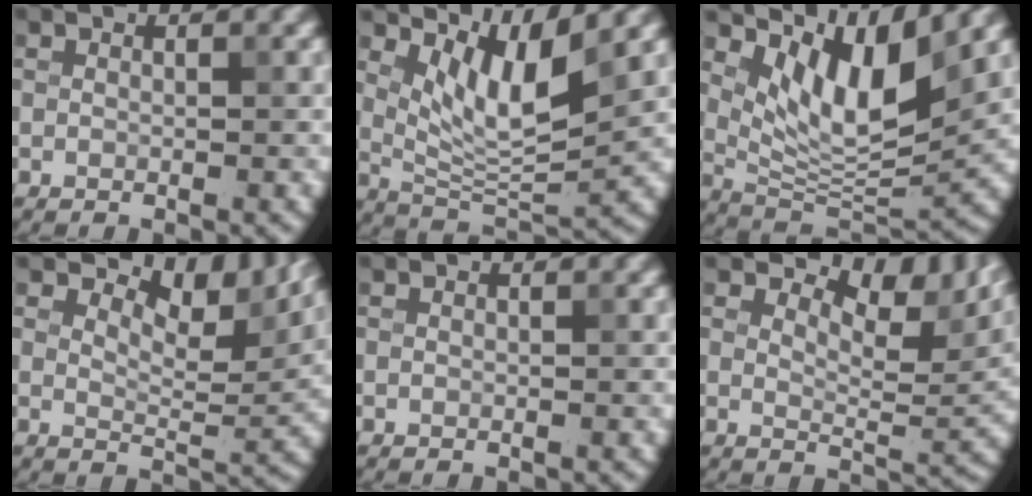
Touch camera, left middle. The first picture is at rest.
{"total": 5.7, "force": [2.8, 1.8, 4.6], "torque": [-0.089, -0.017, 0.055]}
{"total": 7.7, "force": [4.1, 2.9, 5.9], "torque": [-0.104, -0.017, 0.077]}
{"total": 8.6, "force": [6.0, 3.3, 5.2], "torque": [-0.077, 0.005, 0.086]}
{"total": 0.0}
{"total": 8.7, "force": [5.5, 3.4, 5.8], "torque": [-0.085, 0.005, 0.086]}